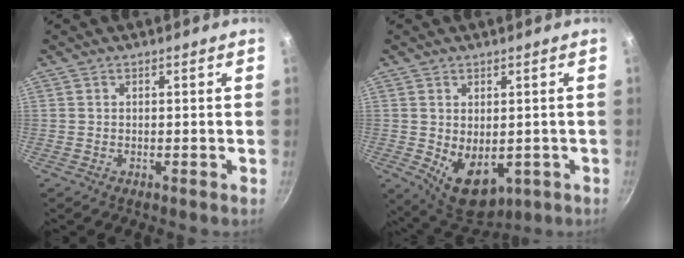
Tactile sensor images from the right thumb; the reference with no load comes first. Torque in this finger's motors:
{"motor_torque": [-0.28, 0.63, 0.57, 0.57, 0.09]}